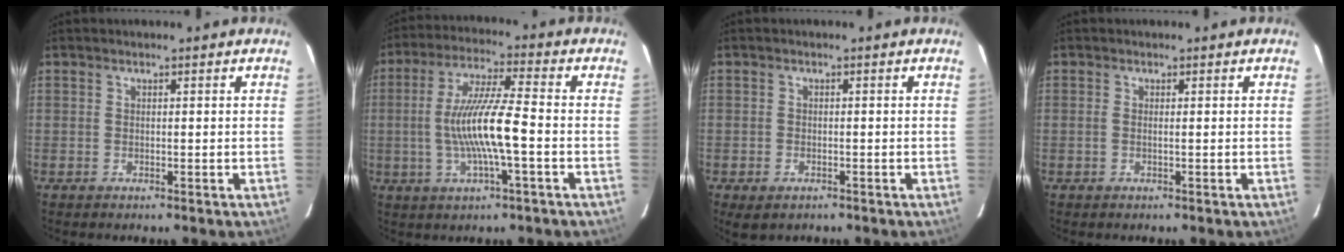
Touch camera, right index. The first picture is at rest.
{"total": 11.9, "force": [-2.1, 0.8, 11.7], "torque": [-0.227, 0.001, -0.038]}
{"total": 2.9, "force": [-1.6, 1.9, 1.4], "torque": [-0.028, -0.007, -0.024]}
{"total": 0.7, "force": [-0.1, -0.1, 0.7], "torque": [-0.014, 0.000, -0.003]}